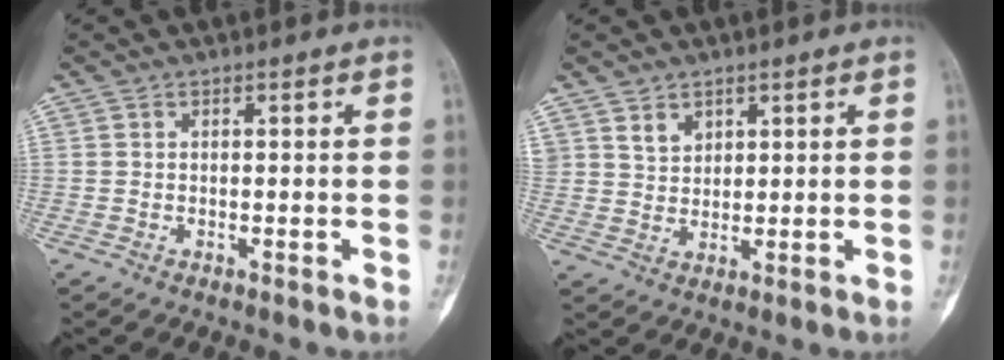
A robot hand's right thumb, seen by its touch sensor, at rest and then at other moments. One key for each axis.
{"total": 3.6, "fx": 2.3, "fy": 2.4, "fz": 1.2, "tx": -0.006, "ty": -0.020, "tz": 0.049}